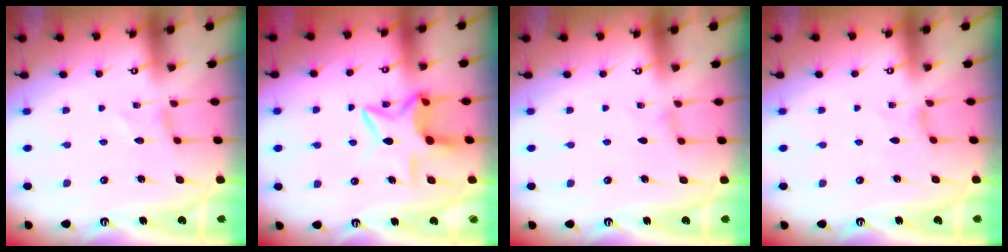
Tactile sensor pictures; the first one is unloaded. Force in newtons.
{"total": 10.9, "press": 10.9, "slide": 1.1}
{"total": 0.8, "press": 0.8, "slide": 0.3}
{"total": 0.0}